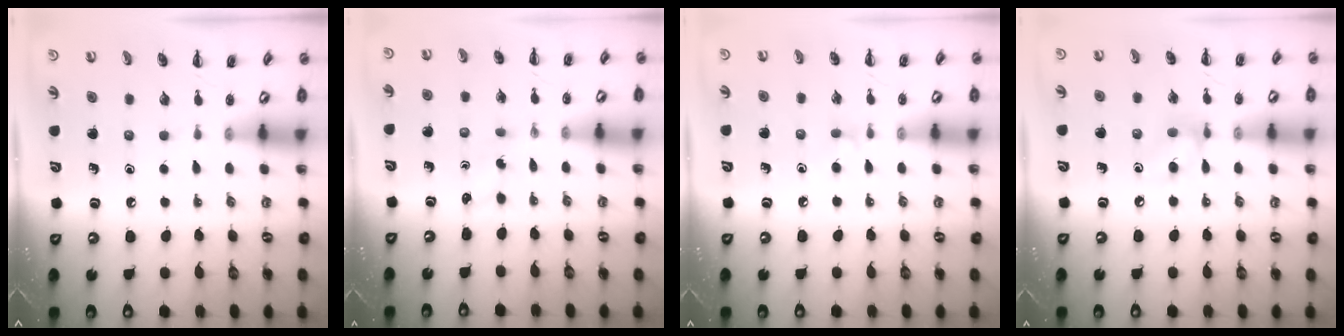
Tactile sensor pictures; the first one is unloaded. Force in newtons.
{"total": 2.7, "press": 2.5, "slide": 0.9}
{"total": 3.4, "press": 3.1, "slide": 1.4}
{"total": 6.9, "press": 6.8, "slide": 1.0}